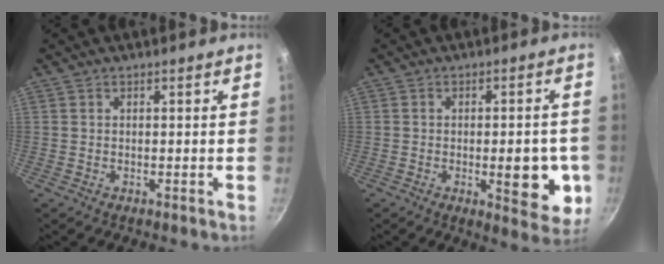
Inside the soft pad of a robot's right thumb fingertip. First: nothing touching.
{"total": 11.2, "force": [-2.3, 4.6, 10.0], "torque": [-0.096, 0.001, -0.027]}